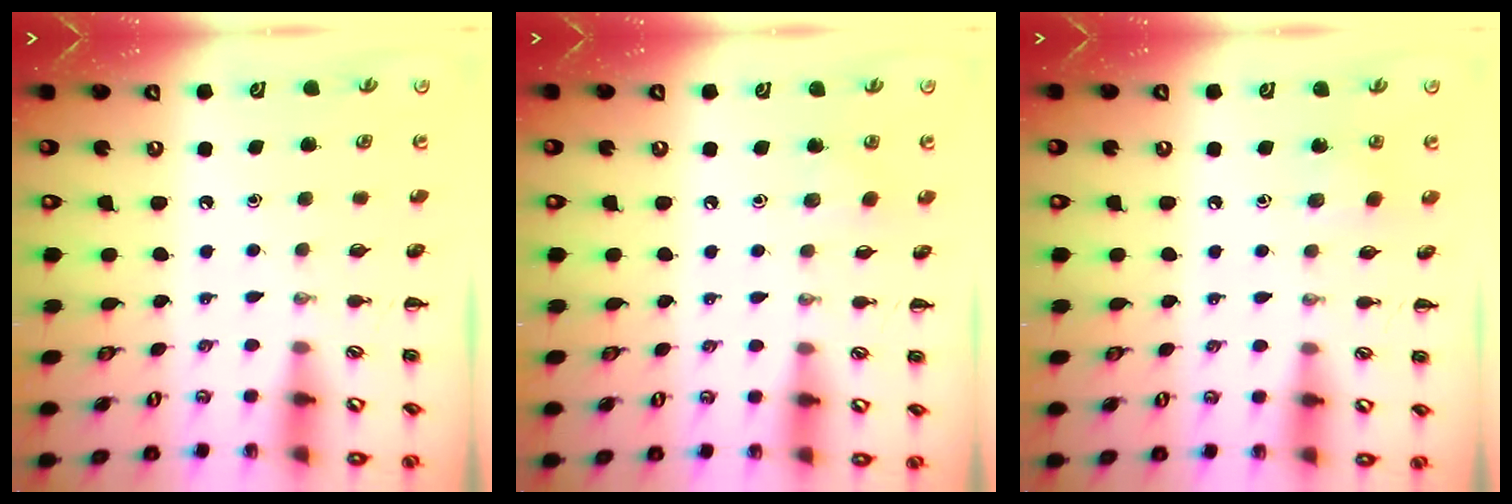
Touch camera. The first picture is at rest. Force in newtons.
{"total": 3.5, "press": 3.3, "slide": 1.1}
{"total": 5.6, "press": 5.4, "slide": 1.6}